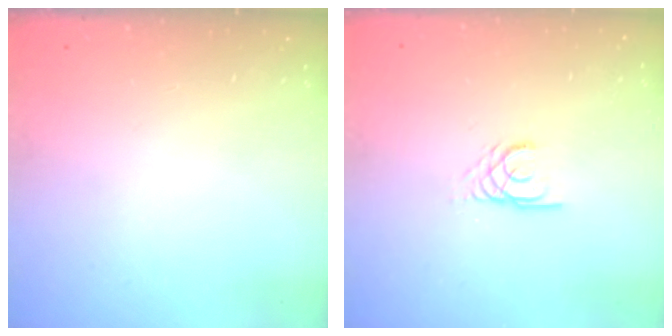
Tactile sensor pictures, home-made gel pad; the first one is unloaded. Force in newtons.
{"total": 2.4, "press": 2.4, "slide": 0.2}